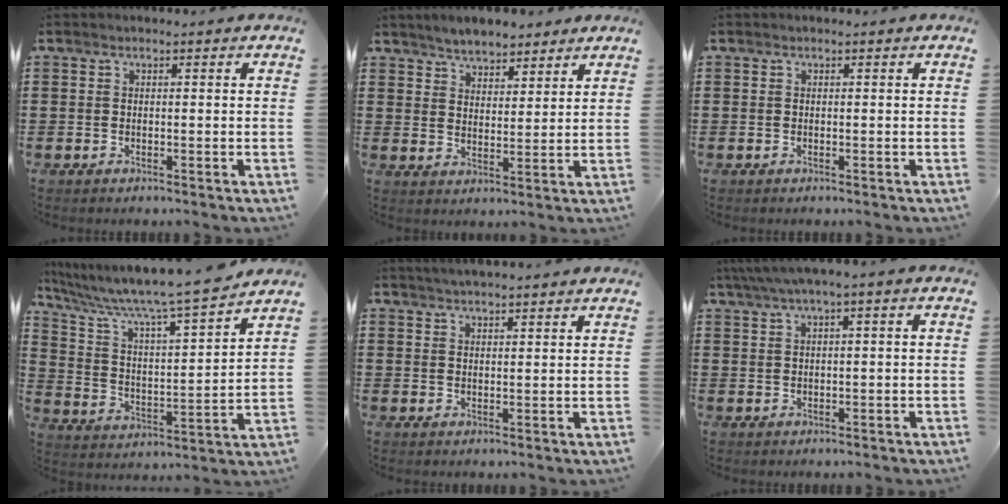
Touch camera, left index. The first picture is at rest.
{"total": 4.4, "force": [4.3, 1.2, 0.1], "torque": [-0.019, -0.009, 0.080]}
{"total": 0.0}
{"total": 8.8, "force": [7.6, 0.1, 4.5], "torque": [-0.120, -0.056, 0.120]}
{"total": 2.2, "force": [2.1, -0.2, 0.4], "torque": [-0.012, 0.000, 0.040]}
{"total": 2.2, "force": [0.4, 0.0, 2.2], "torque": [-0.039, -0.002, 0.007]}